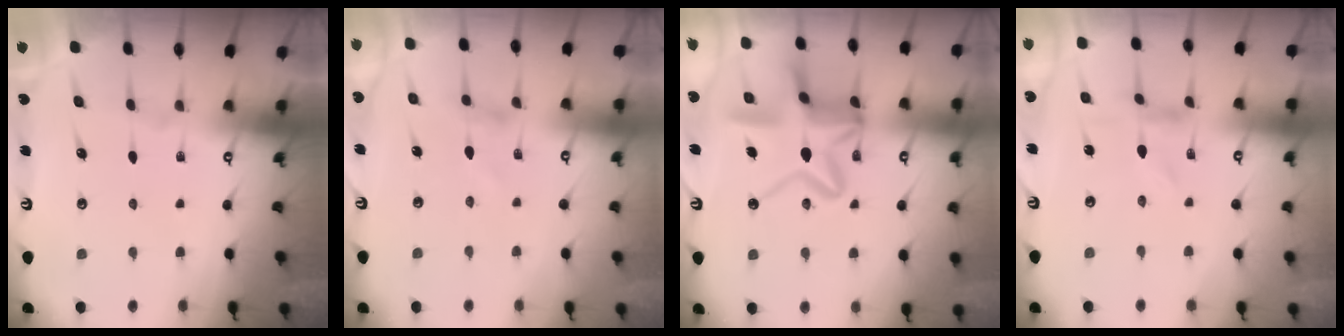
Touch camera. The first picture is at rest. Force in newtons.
{"total": 0.0}
{"total": 15.9, "press": 15.9, "slide": 1.5}
{"total": 0.0}